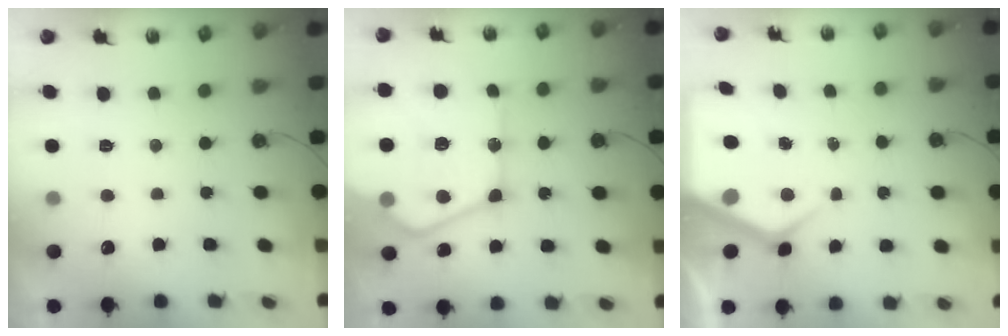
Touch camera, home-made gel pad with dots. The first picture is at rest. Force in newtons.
{"total": 29.0, "press": 28.8, "slide": 3.0}
{"total": 6.9, "press": 6.9, "slide": 0.8}